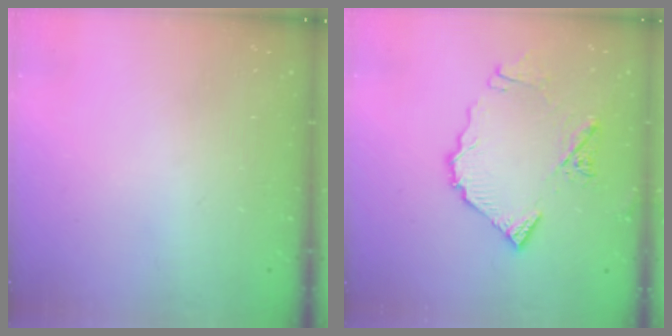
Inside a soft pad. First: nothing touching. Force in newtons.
{"total": 13.5, "press": 13.4, "slide": 1.6}